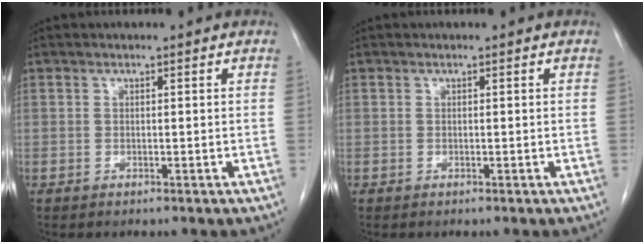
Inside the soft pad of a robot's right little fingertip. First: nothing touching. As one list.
[{"total": 0.0}]